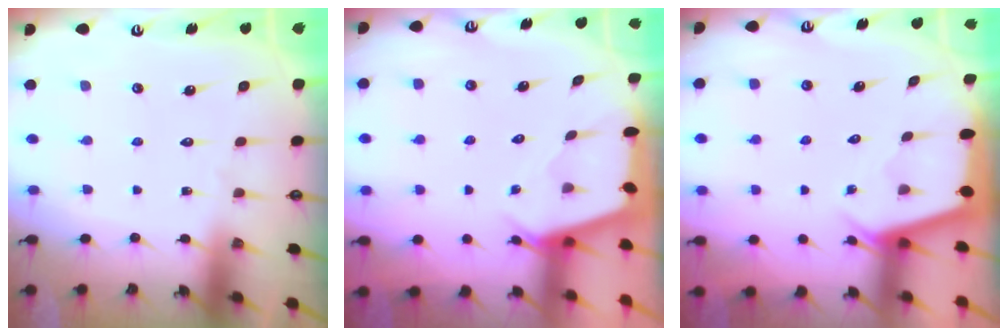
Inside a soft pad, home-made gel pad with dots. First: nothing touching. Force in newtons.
{"total": 2.5, "press": 2.5, "slide": 0.3}
{"total": 2.2, "press": 2.2, "slide": 0.3}